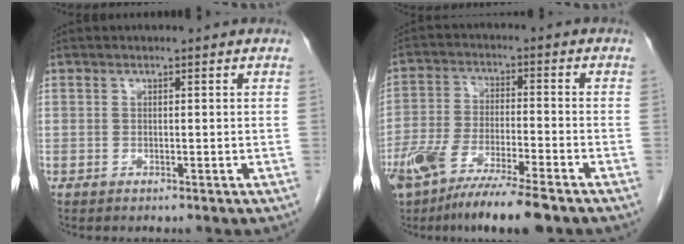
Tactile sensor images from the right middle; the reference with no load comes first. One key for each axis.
{"total": 13.1, "fx": -9.4, "fy": 1.7, "fz": 9.0, "tx": -0.177, "ty": -0.034, "tz": -0.166}